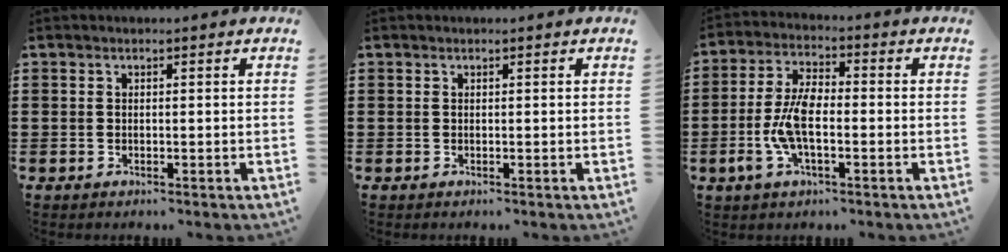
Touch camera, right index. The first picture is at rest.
{"total": 0.0}
{"total": 7.8, "force": [-1.8, 3.1, 6.9], "torque": [-0.166, -0.012, -0.040]}